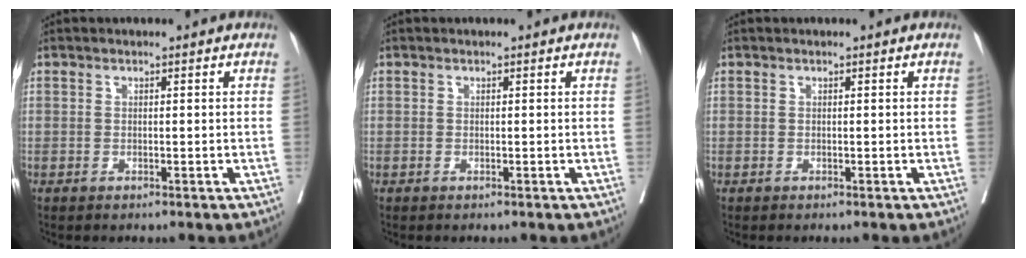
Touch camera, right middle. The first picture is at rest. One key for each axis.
{"total": 0.0}
{"total": 0.0}